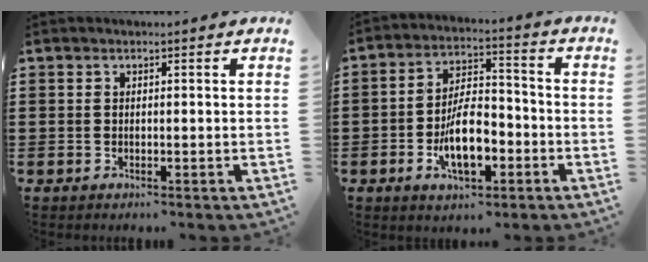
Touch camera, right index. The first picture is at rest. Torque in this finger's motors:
{"motor_torque": [1.57, 0.57, 0.86, 0.21]}